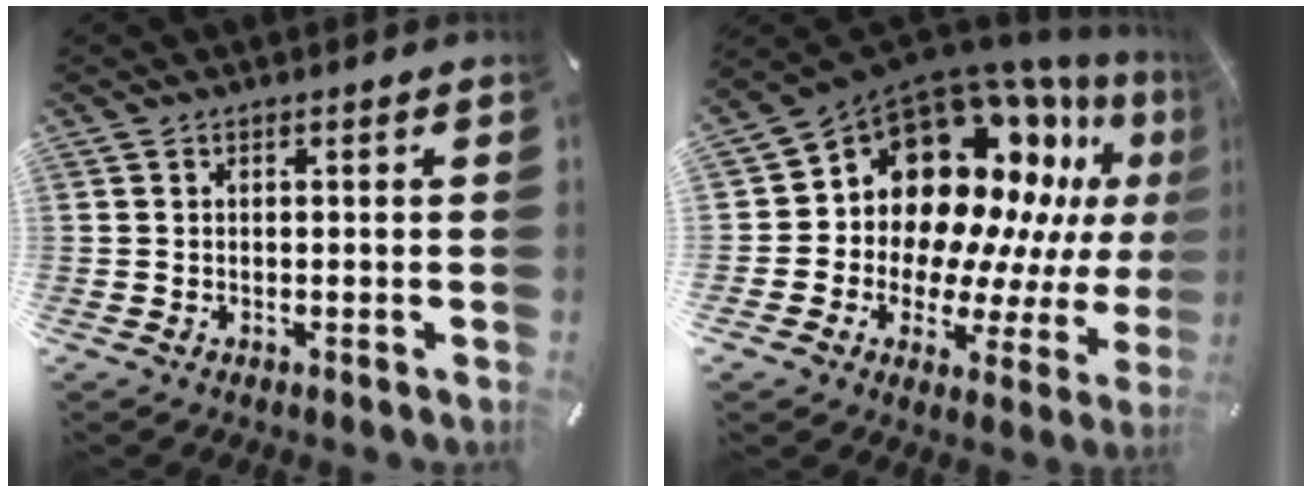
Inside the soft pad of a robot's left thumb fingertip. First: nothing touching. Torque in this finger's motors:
{"motor_torque": [2.50, 2.51, 1.75, 0.48, 0.16]}